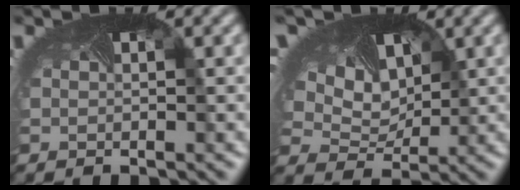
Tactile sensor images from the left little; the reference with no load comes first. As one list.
[{"total": 12.4, "force": [6.2, 7.6, 7.6], "torque": [-0.165, 0.031, 0.085]}]